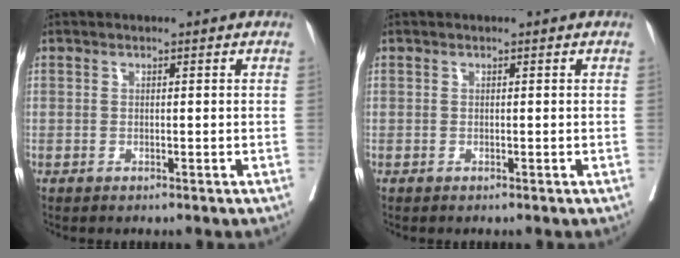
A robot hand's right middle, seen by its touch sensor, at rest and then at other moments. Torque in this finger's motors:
{"motor_torque": [0.01, -0.07, 0.01, 0.01]}